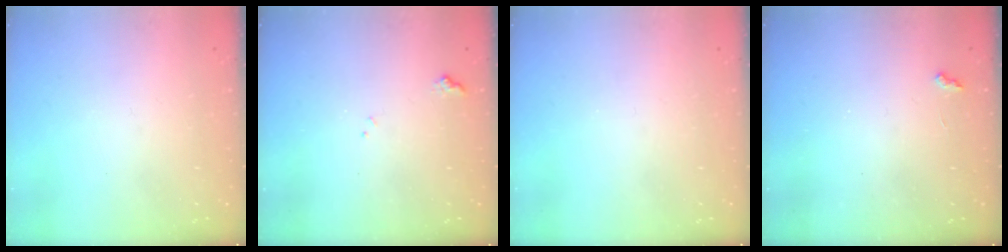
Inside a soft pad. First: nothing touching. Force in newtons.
{"total": 7.6, "press": 7.5, "slide": 1.1}
{"total": 0.0}
{"total": 2.3, "press": 2.3, "slide": 0.5}